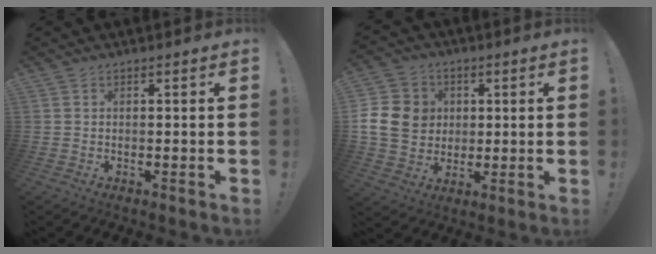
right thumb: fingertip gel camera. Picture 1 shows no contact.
{"total": 14.4, "force": [1.9, 12.6, 6.8], "torque": [-0.115, -0.004, 0.043]}